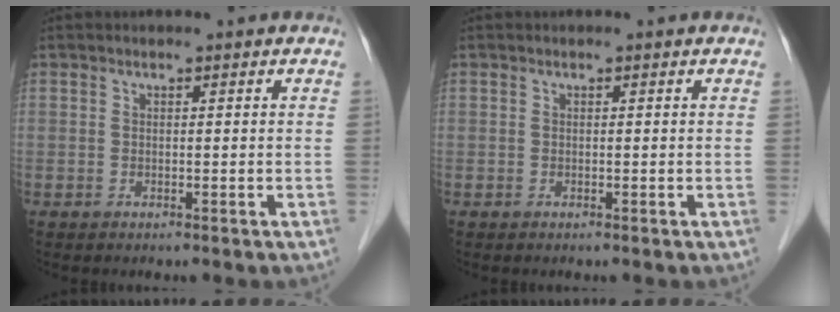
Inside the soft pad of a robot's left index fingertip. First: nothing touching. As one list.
[{"total": 0.0}]